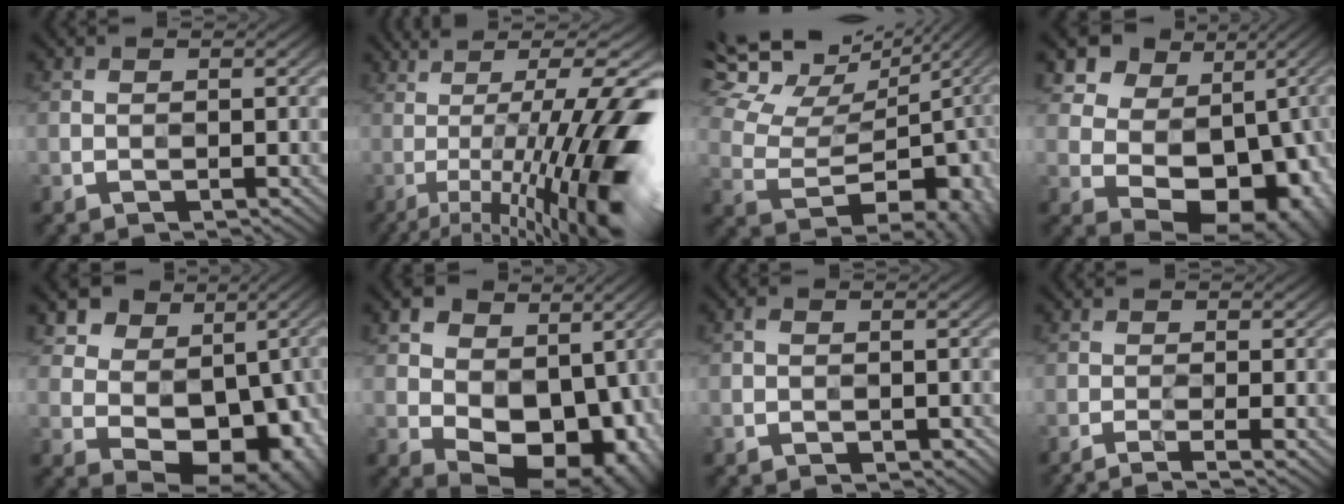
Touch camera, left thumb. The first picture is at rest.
{"total": 15.3, "force": [-2.0, 2.1, 15.1], "torque": [-0.187, 0.019, -0.018]}
{"total": 14.0, "force": [7.6, 7.5, 9.0], "torque": [-0.178, 0.040, 0.130]}
{"total": 12.6, "force": [3.3, 10.1, 6.7], "torque": [-0.100, 0.020, 0.064]}
{"total": 11.1, "force": [2.7, 8.8, 6.2], "torque": [-0.080, 0.011, 0.051]}
{"total": 13.1, "force": [1.0, 9.6, 8.8], "torque": [-0.109, -0.012, 0.030]}
{"total": 1.0, "force": [-0.7, 0.5, 0.5], "torque": [-0.006, 0.001, -0.016]}
{"total": 3.3, "force": [-2.3, -0.1, 2.4], "torque": [-0.036, 0.003, -0.045]}